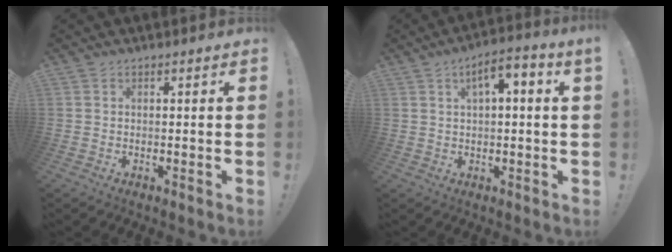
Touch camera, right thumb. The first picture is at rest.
{"total": 5.5, "force": [1.5, 1.2, 5.1], "torque": [-0.074, -0.006, 0.019]}